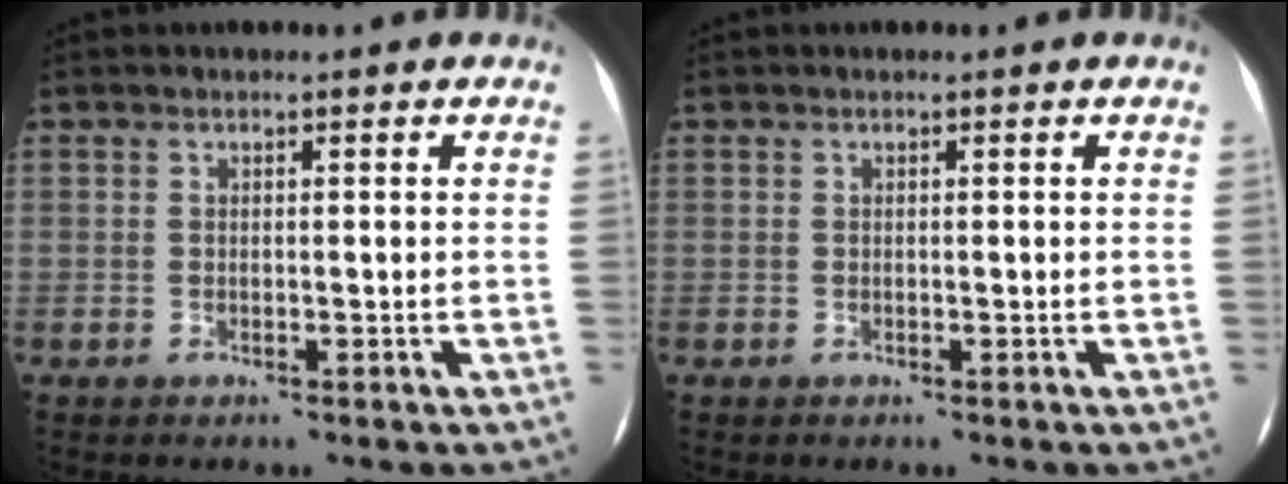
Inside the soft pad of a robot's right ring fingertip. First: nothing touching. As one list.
[{"total": 0.0}]